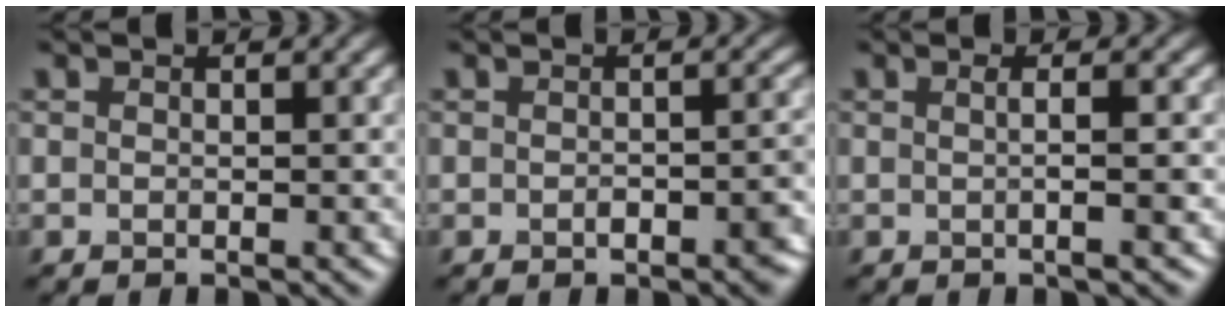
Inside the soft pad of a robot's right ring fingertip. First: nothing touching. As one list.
[{"total": 2.8, "force": [-1.2, 1.2, 2.2], "torque": [-0.025, 0.004, -0.014]}, {"total": 2.9, "force": [0.3, 1.1, 2.6], "torque": [-0.003, 0.010, -0.014]}]